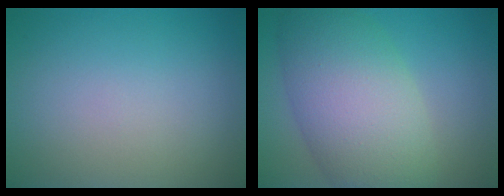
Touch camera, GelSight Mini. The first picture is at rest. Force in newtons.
{"total": 9.6, "press": 9.6, "slide": 0.5}